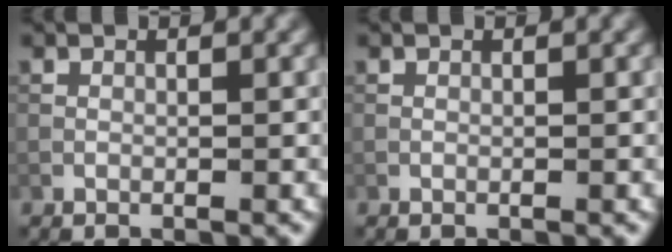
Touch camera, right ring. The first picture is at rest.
{"total": 0.0}